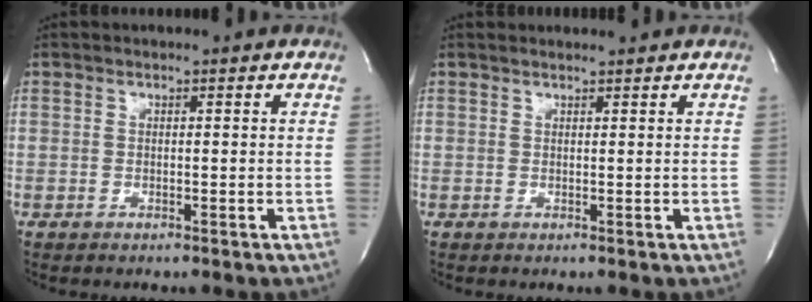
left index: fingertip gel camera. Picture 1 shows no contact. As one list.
[{"total": 1.9, "force": [1.9, 0.1, 0.2], "torque": [-0.007, 0.012, 0.027]}]